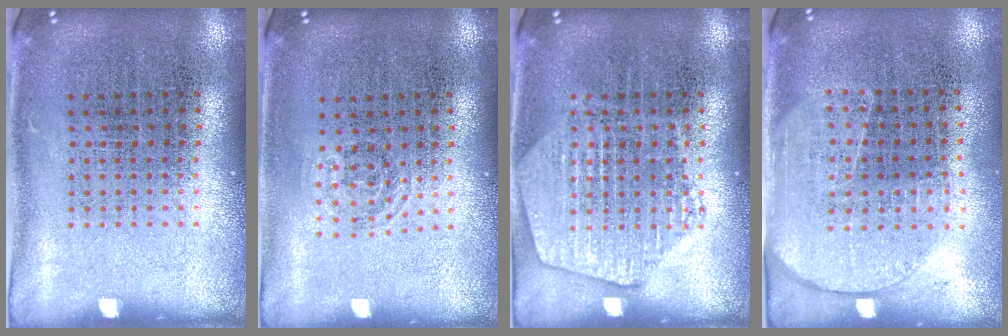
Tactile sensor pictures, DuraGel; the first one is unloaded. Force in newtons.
{"total": 0.8, "press": 0.6, "slide": 0.5}
{"total": 2.4, "press": 2.4, "slide": 0.3}
{"total": 1.9, "press": 1.5, "slide": 1.1}